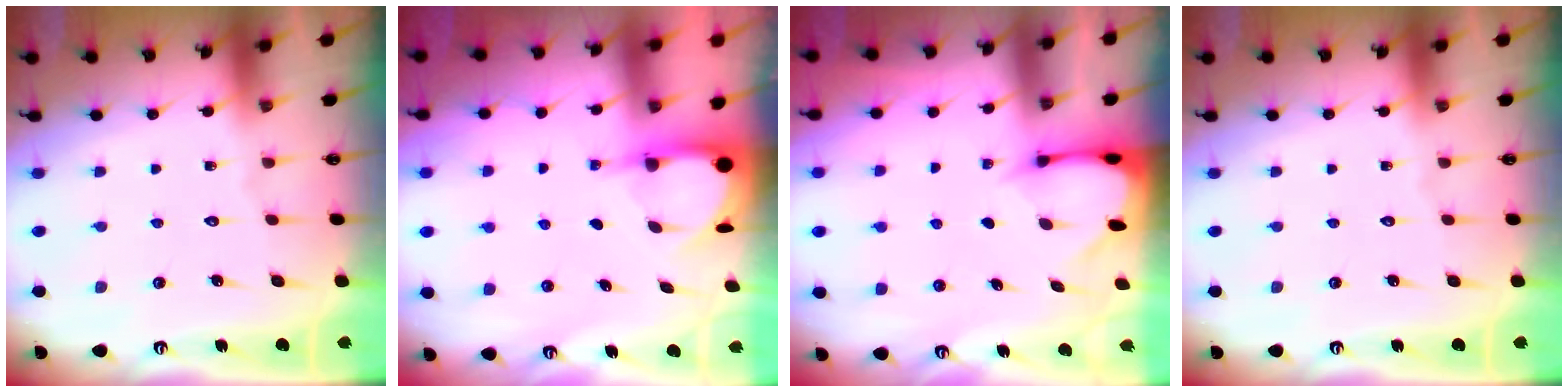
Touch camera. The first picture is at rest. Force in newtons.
{"total": 3.9, "press": 3.9, "slide": 0.3}
{"total": 2.6, "press": 2.5, "slide": 0.4}
{"total": 0.0}